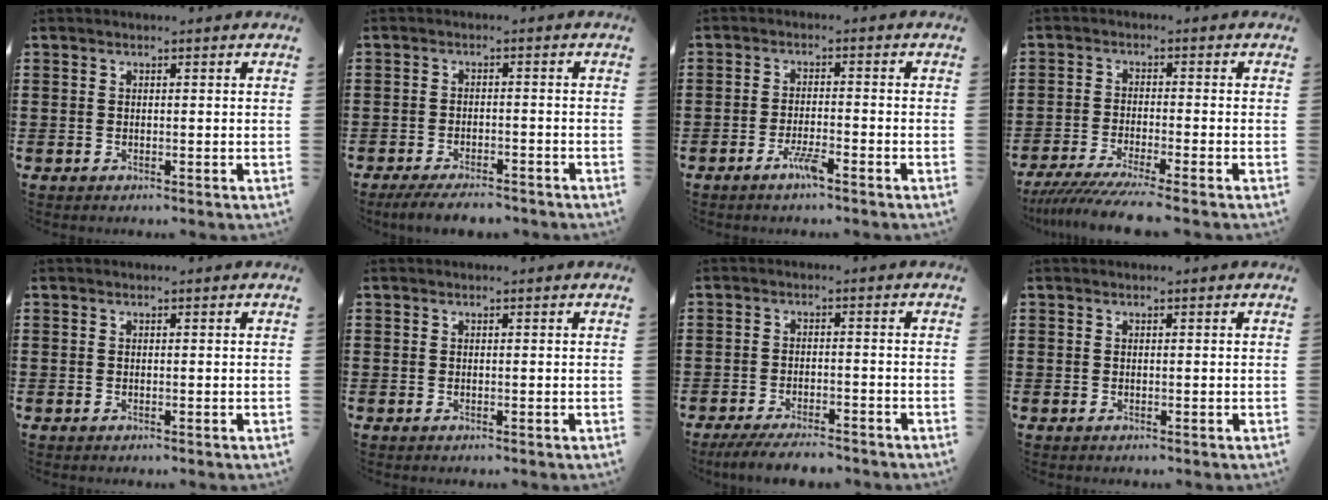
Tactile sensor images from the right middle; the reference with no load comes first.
{"total": 3.7, "force": [-3.4, 0.6, 1.4], "torque": [-0.029, -0.001, -0.068]}
{"total": 3.6, "force": [-2.4, 0.5, 2.5], "torque": [-0.057, -0.001, -0.048]}
{"total": 5.0, "force": [-4.5, -0.3, 2.1], "torque": [-0.057, -0.025, -0.090]}
{"total": 0.0}
{"total": 0.0}
{"total": 4.2, "force": [-3.9, 0.5, 1.6], "torque": [-0.032, -0.004, -0.076]}
{"total": 0.0}